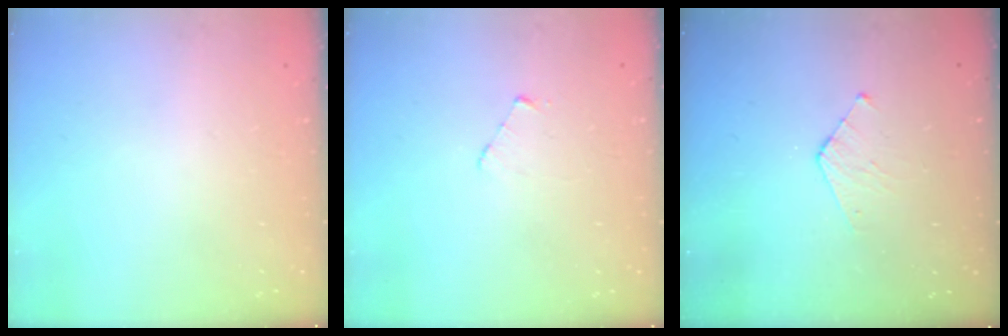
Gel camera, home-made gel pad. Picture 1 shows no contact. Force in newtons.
{"total": 2.6, "press": 2.6, "slide": 0.3}
{"total": 3.7, "press": 3.7, "slide": 0.3}